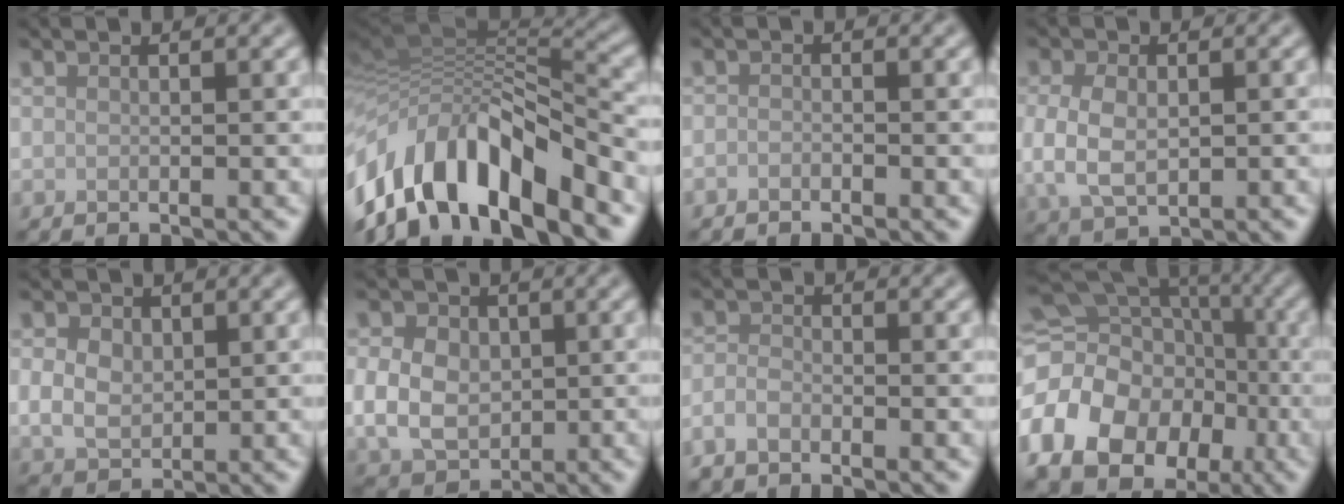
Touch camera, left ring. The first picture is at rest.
{"total": 12.8, "force": [-5.1, 5.7, 10.2], "torque": [-0.191, 0.012, -0.094]}
{"total": 0.7, "force": [-0.5, 0.3, 0.3], "torque": [-0.003, -0.002, -0.011]}
{"total": 4.5, "force": [-0.4, 3.0, 3.3], "torque": [-0.072, -0.008, -0.005]}
{"total": 3.4, "force": [0.6, 2.7, 2.1], "torque": [-0.045, -0.003, 0.011]}
{"total": 5.8, "force": [0.1, 4.7, 3.5], "torque": [-0.063, -0.003, -0.003]}
{"total": 1.7, "force": [-1.3, 0.8, 0.8], "torque": [-0.018, -0.001, -0.034]}
{"total": 16.9, "force": [-6.0, 13.5, 8.3], "torque": [-0.184, -0.014, -0.108]}